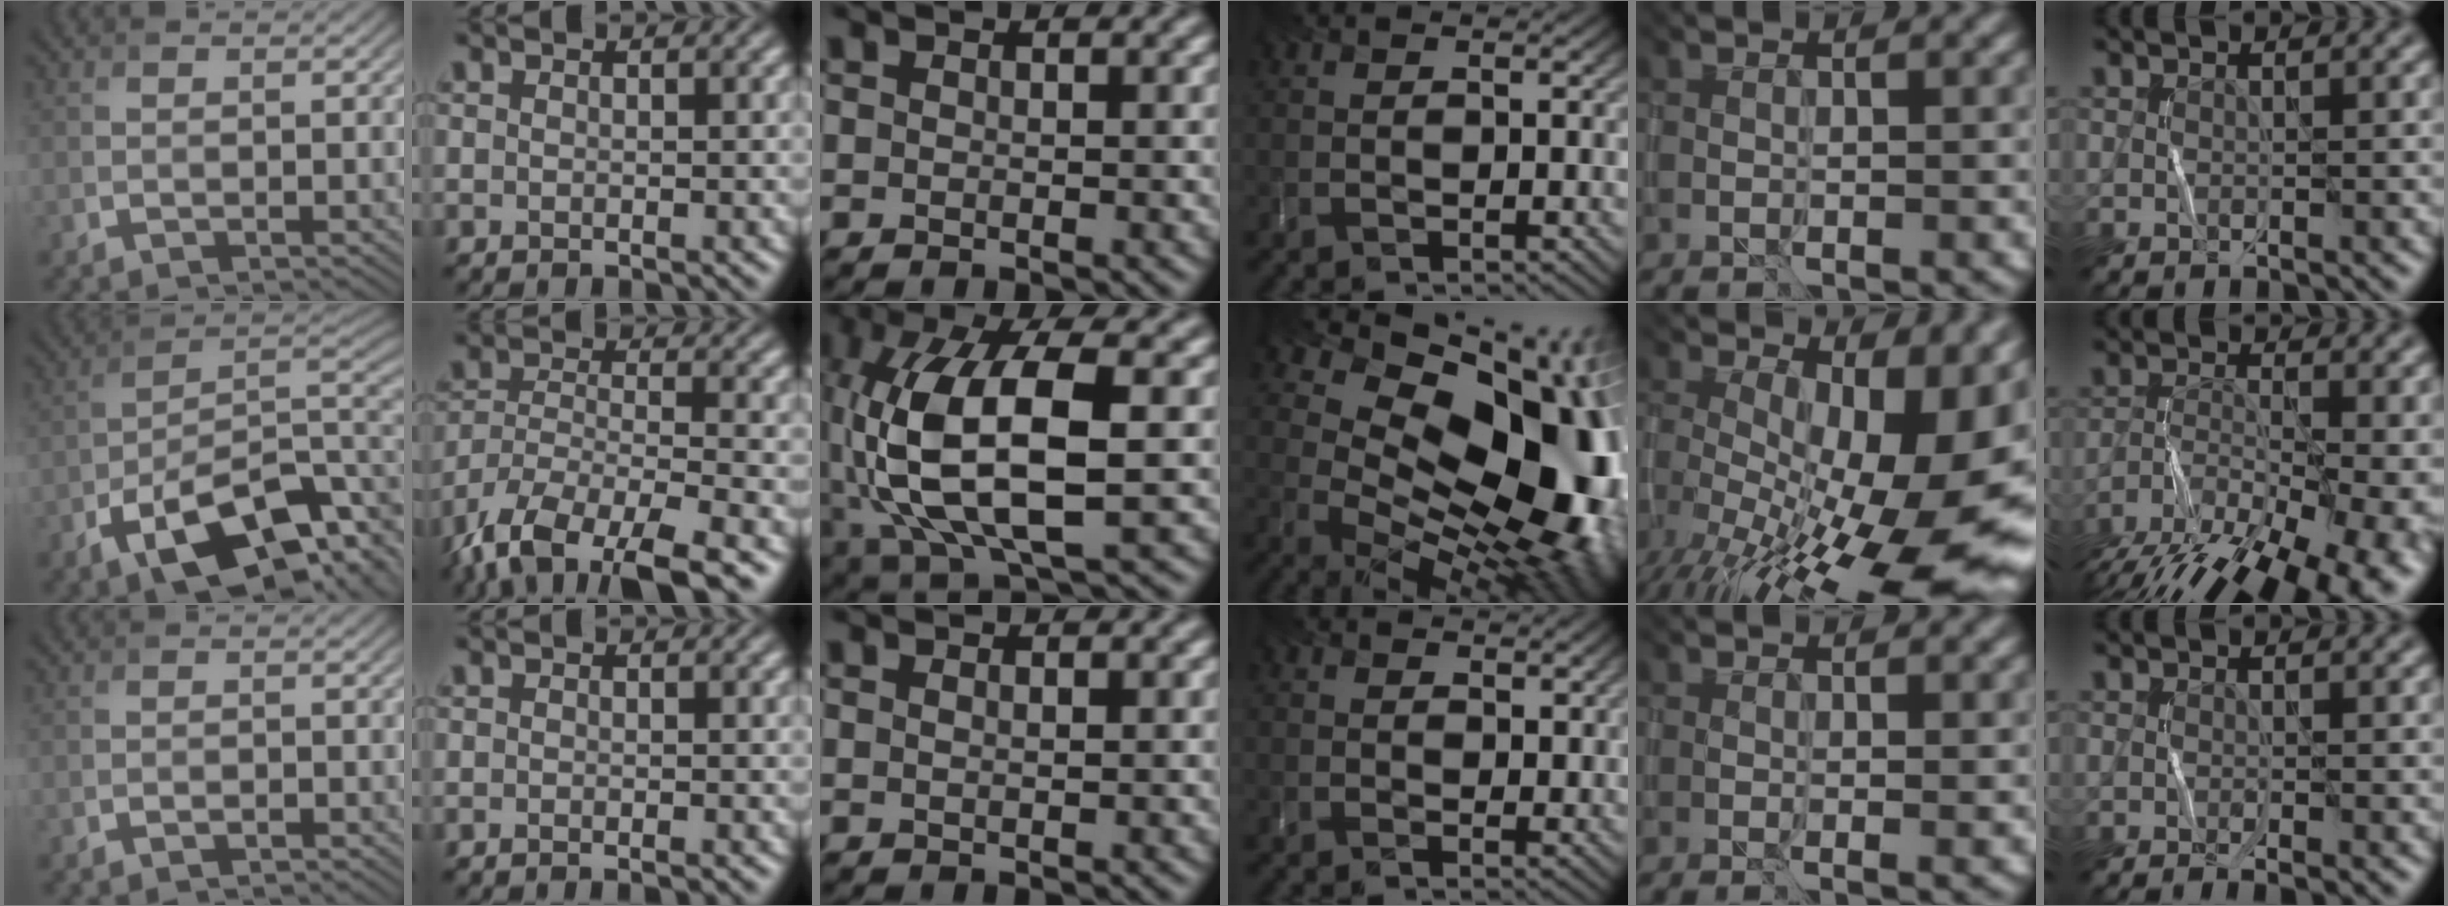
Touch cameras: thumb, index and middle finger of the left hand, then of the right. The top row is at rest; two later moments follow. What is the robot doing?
{"motion": "wrap", "object": "string"}